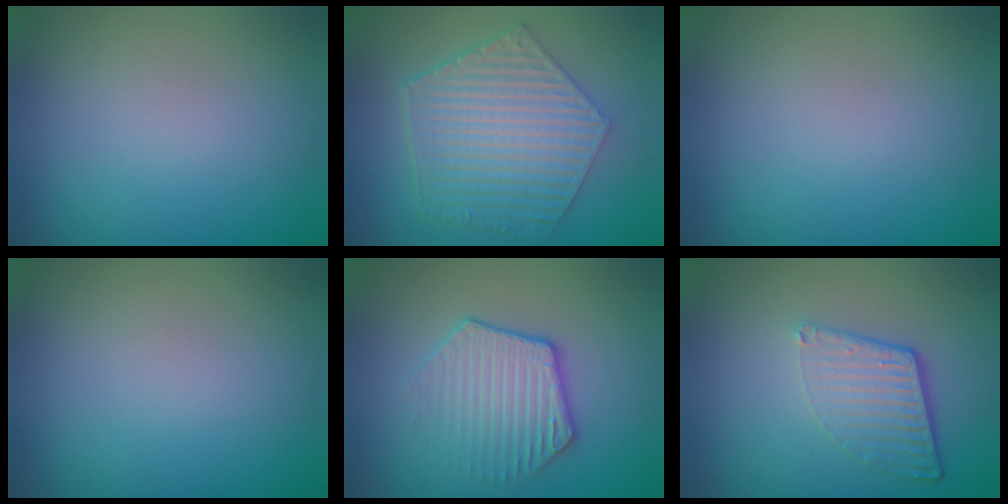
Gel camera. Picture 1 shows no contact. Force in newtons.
{"total": 6.5, "press": 4.9, "slide": 4.3}
{"total": 0.0}
{"total": 0.0}
{"total": 3.6, "press": 3.2, "slide": 1.6}
{"total": 4.1, "press": 2.7, "slide": 3.1}